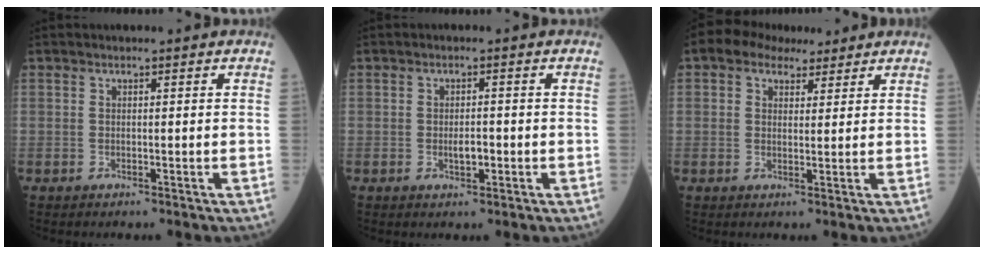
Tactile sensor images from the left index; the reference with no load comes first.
{"total": 2.2, "force": [-0.6, 0.9, 1.9], "torque": [-0.033, 0.002, -0.008]}
{"total": 6.2, "force": [4.4, 3.5, 2.7], "torque": [-0.048, 0.034, 0.075]}